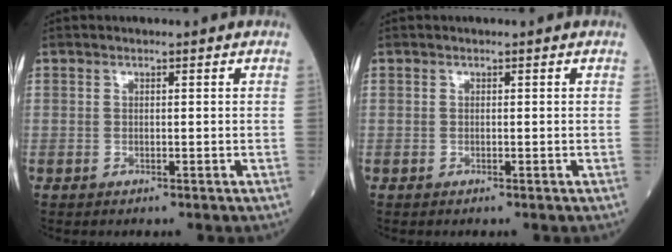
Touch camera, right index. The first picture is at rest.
{"total": 0.0}